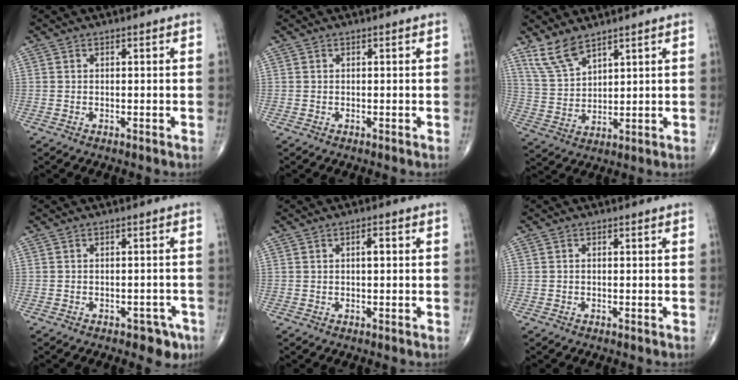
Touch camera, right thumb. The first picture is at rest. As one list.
[{"total": 0.0}, {"total": 7.1, "force": [5.5, 2.5, 3.7], "torque": [-0.070, -0.026, 0.123]}, {"total": 3.9, "force": [-2.5, 2.3, 1.9], "torque": [-0.007, 0.016, -0.028]}, {"total": 2.1, "force": [0.3, 0.8, 1.9], "torque": [-0.031, 0.002, 0.003]}, {"total": 0.0}]